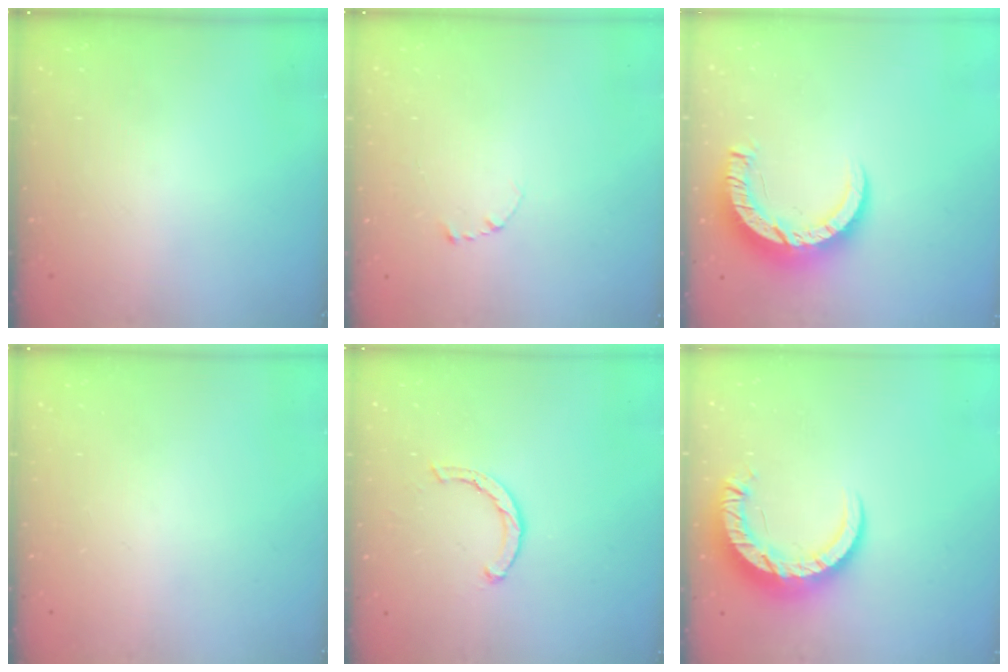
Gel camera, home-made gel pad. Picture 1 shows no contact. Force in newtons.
{"total": 2.3, "press": 2.3, "slide": 0.2}
{"total": 10.0, "press": 9.9, "slide": 1.0}
{"total": 0.0}
{"total": 2.1, "press": 2.1, "slide": 0.1}
{"total": 10.7, "press": 10.6, "slide": 1.1}